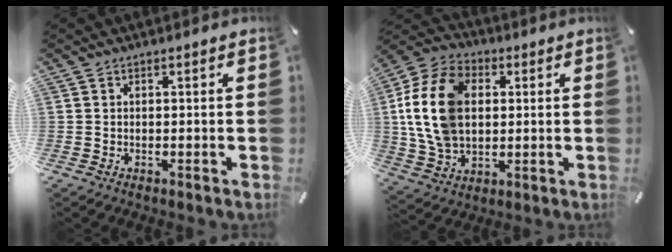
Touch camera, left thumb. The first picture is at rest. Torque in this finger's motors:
{"motor_torque": [1.79, 1.74, 2.32, -0.45, 0.71]}